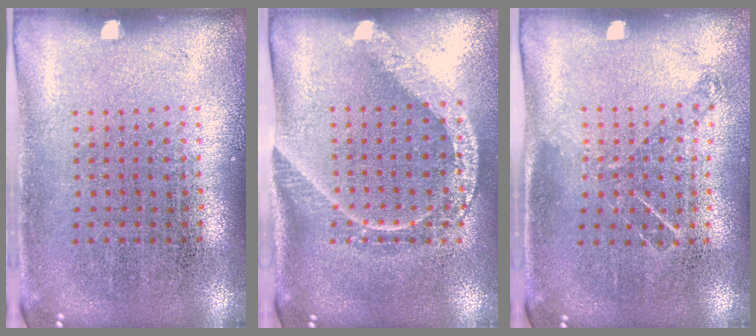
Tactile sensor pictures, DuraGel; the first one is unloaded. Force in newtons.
{"total": 2.0, "press": 1.6, "slide": 1.3}
{"total": 0.8, "press": 0.8, "slide": 0.2}